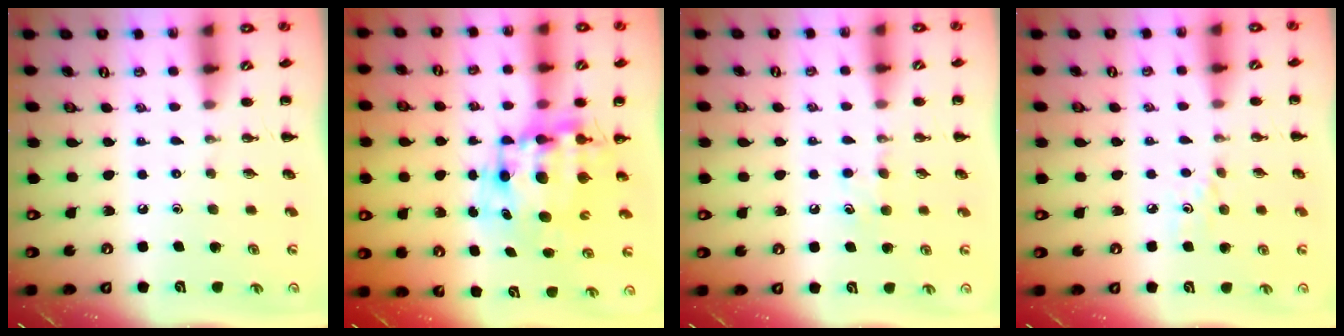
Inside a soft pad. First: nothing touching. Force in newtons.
{"total": 9.8, "press": 9.5, "slide": 2.4}
{"total": 4.7, "press": 4.5, "slide": 1.5}
{"total": 4.1, "press": 3.8, "slide": 1.5}